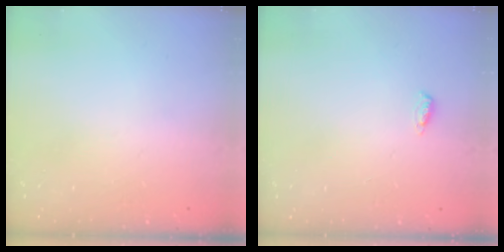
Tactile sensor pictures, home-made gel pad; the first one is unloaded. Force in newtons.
{"total": 4.4, "press": 4.1, "slide": 1.5}